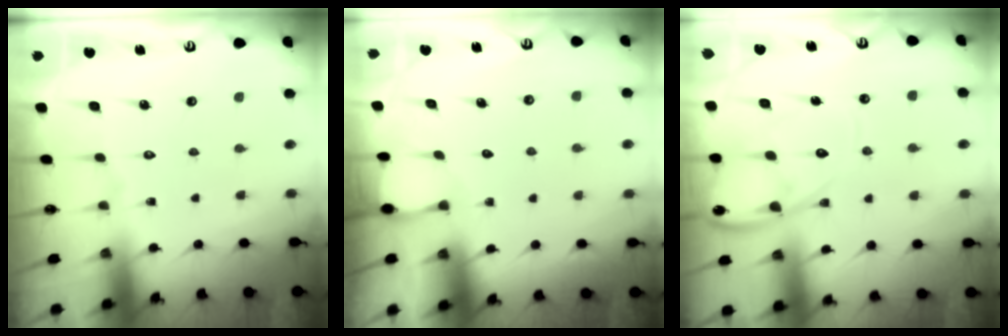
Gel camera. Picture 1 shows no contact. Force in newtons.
{"total": 1.5, "press": 1.5, "slide": 0.1}
{"total": 11.9, "press": 11.9, "slide": 1.2}